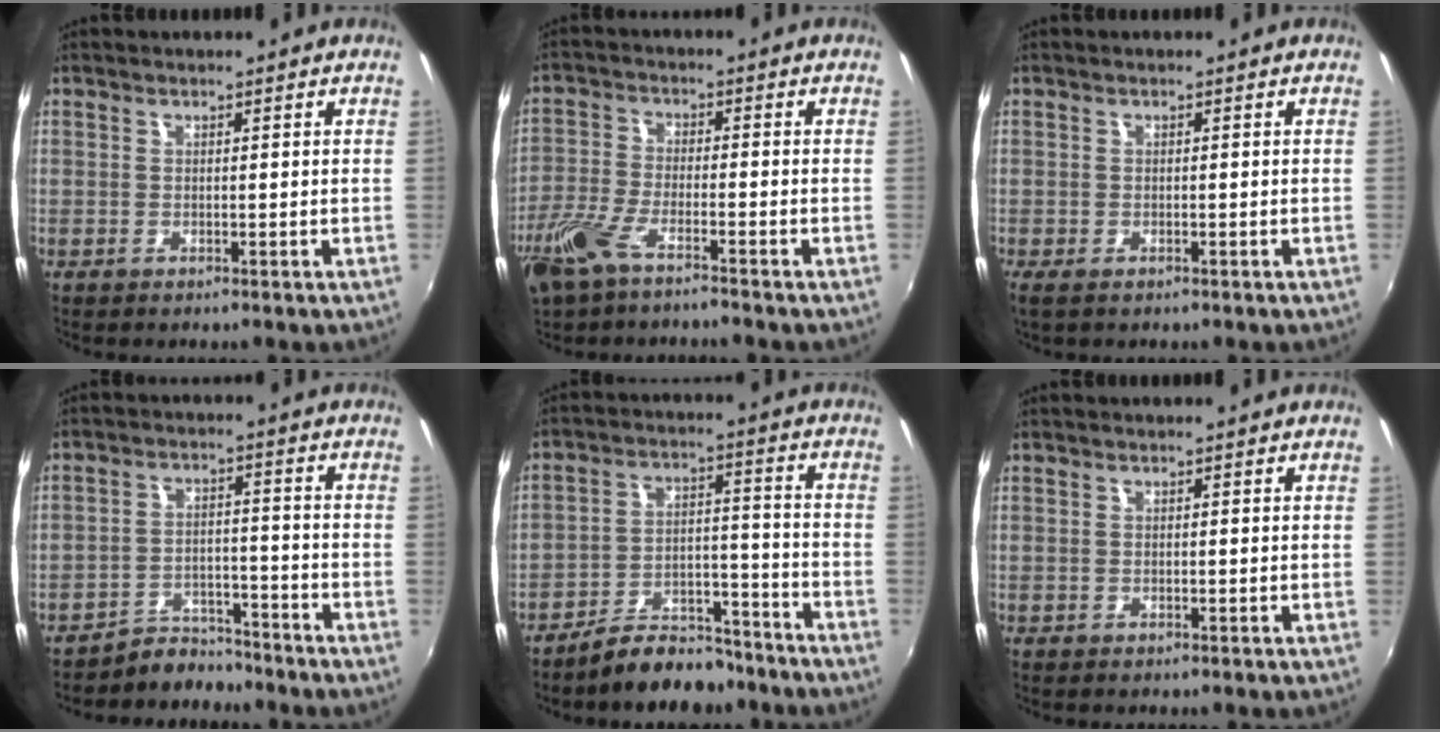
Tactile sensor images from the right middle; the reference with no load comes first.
{"total": 8.0, "force": [-5.7, 2.0, 5.2], "torque": [-0.129, -0.010, -0.117]}
{"total": 2.1, "force": [-1.3, 0.8, 1.5], "torque": [-0.028, -0.009, -0.018]}
{"total": 5.9, "force": [-5.5, 2.1, -0.1], "torque": [-0.003, 0.019, -0.087]}
{"total": 10.6, "force": [-9.2, 4.3, 3.3], "torque": [-0.058, 0.037, -0.131]}
{"total": 0.0}